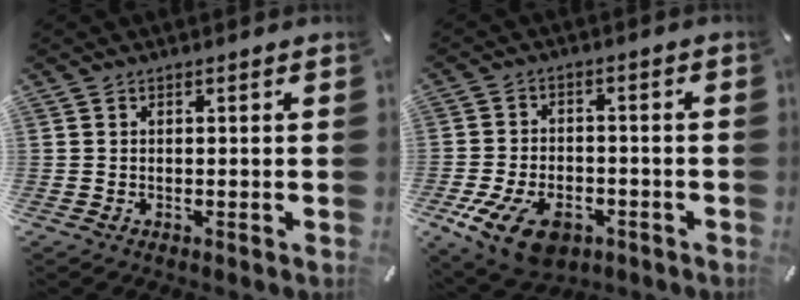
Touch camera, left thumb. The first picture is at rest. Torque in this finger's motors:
{"motor_torque": [0.77, 2.07, 0.30, -0.11, 0.23]}